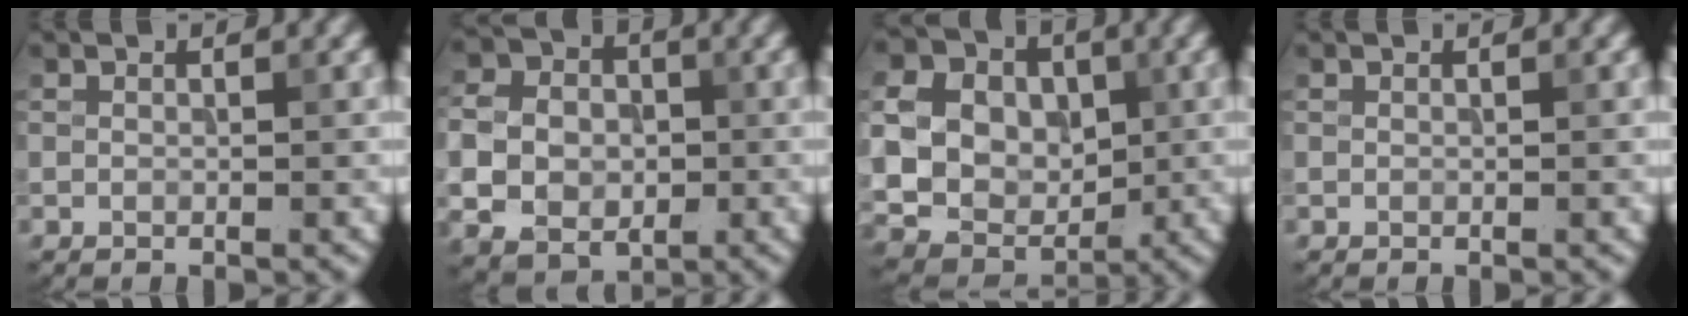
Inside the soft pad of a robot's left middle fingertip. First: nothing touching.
{"total": 6.9, "force": [-0.8, 5.6, 3.9], "torque": [-0.083, -0.003, -0.022]}
{"total": 11.7, "force": [2.0, 9.8, 5.9], "torque": [-0.126, 0.023, 0.028]}
{"total": 0.0}